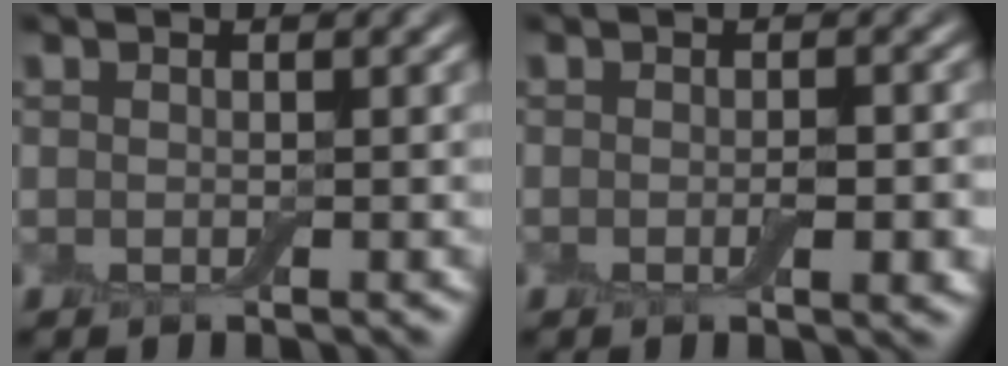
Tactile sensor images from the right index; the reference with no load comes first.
{"total": 2.2, "force": [-0.5, 0.6, 2.0], "torque": [-0.031, -0.003, -0.009]}